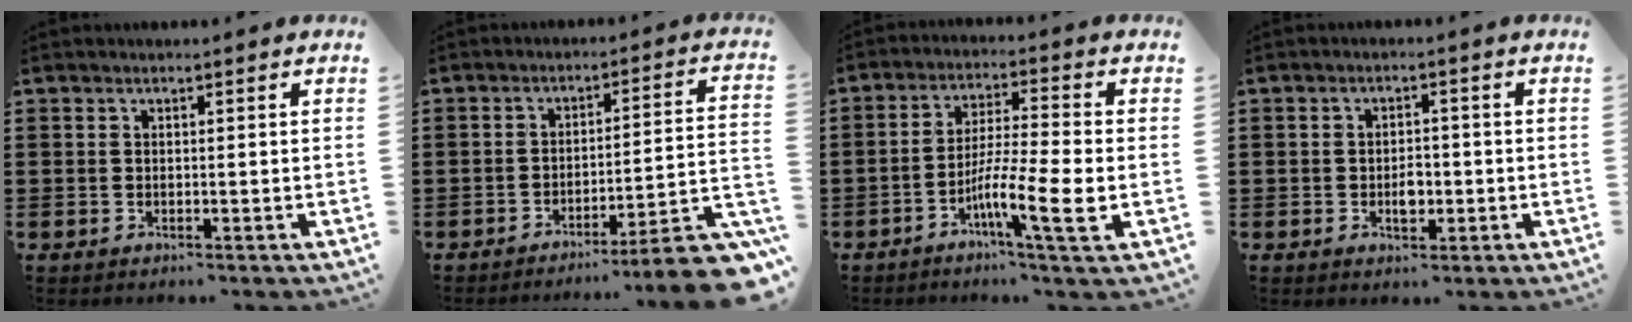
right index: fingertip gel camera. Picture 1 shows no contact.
{"total": 7.2, "force": [-5.5, -0.1, 4.7], "torque": [-0.072, -0.012, -0.107]}
{"total": 9.7, "force": [-3.6, 0.4, 9.0], "torque": [-0.170, -0.012, -0.070]}
{"total": 2.9, "force": [-0.8, 1.6, 2.3], "torque": [-0.045, 0.002, -0.014]}